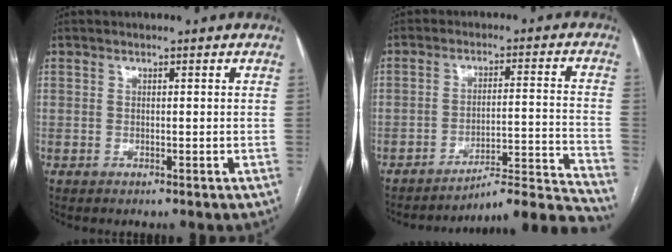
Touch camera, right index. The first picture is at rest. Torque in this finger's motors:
{"motor_torque": [-0.55, -0.61, 0.10, -0.03]}